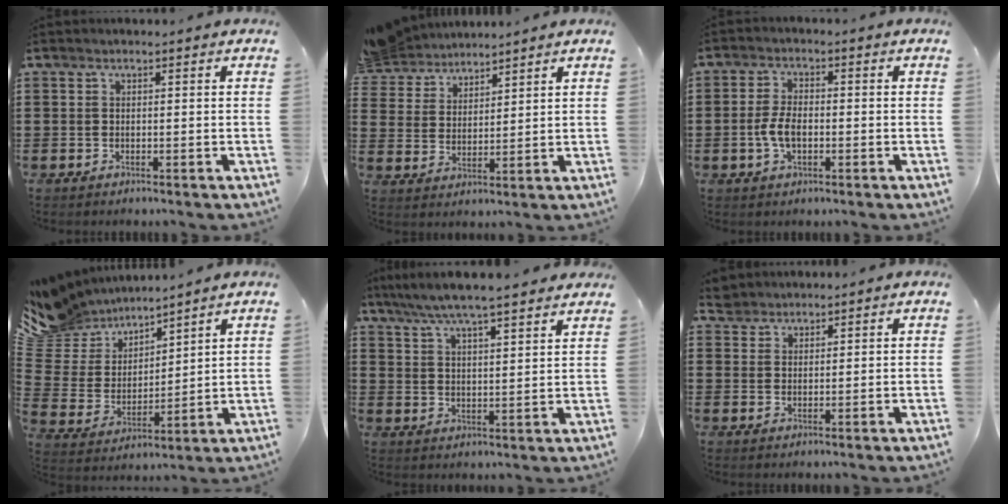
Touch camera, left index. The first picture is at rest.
{"total": 6.0, "force": [5.7, 1.8, 0.2], "torque": [-0.034, -0.021, 0.108]}
{"total": 4.5, "force": [-0.8, 2.2, 3.8], "torque": [-0.096, -0.005, -0.022]}
{"total": 8.6, "force": [7.6, 4.0, -0.2], "torque": [-0.055, -0.057, 0.144]}
{"total": 6.0, "force": [5.4, 0.1, 2.5], "torque": [-0.069, -0.022, 0.095]}
{"total": 2.5, "force": [2.3, 0.9, -0.2], "torque": [-0.005, 0.003, 0.046]}